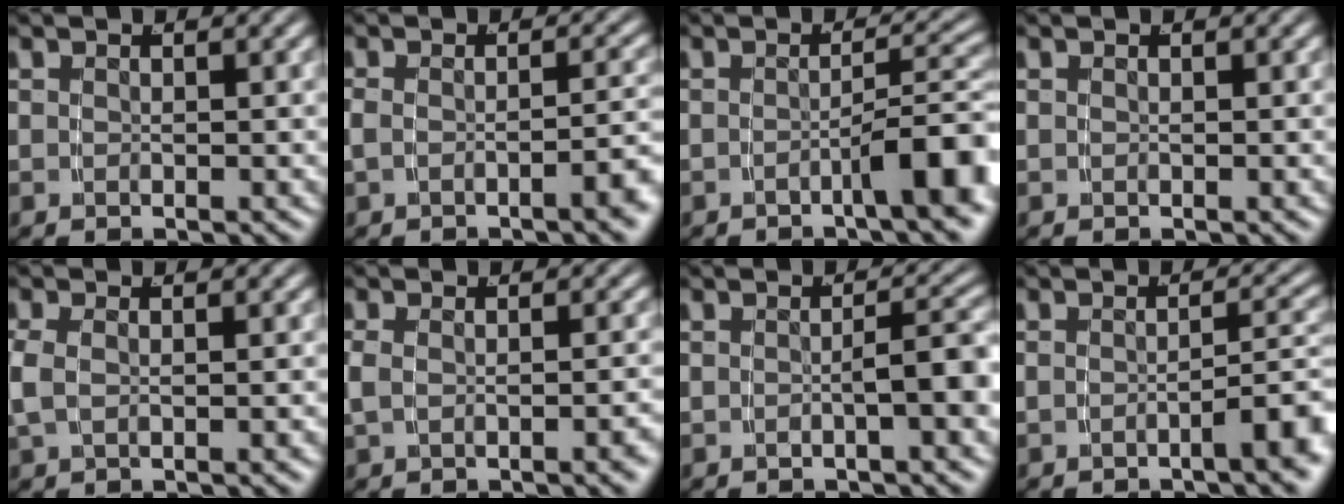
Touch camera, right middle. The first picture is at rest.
{"total": 3.1, "force": [-1.4, 0.8, 2.6], "torque": [-0.042, 0.005, -0.024]}
{"total": 4.8, "force": [-2.1, 0.5, 4.2], "torque": [-0.041, 0.009, -0.037]}
{"total": 0.0}
{"total": 1.7, "force": [-0.2, 0.7, 1.5], "torque": [-0.048, -0.004, 0.005]}
{"total": 1.8, "force": [-0.6, 0.3, 1.6], "torque": [-0.039, 0.002, -0.006]}
{"total": 3.5, "force": [-1.1, 0.5, 3.3], "torque": [-0.030, 0.003, -0.015]}
{"total": 3.5, "force": [-1.6, 0.4, 3.0], "torque": [-0.030, 0.010, -0.032]}